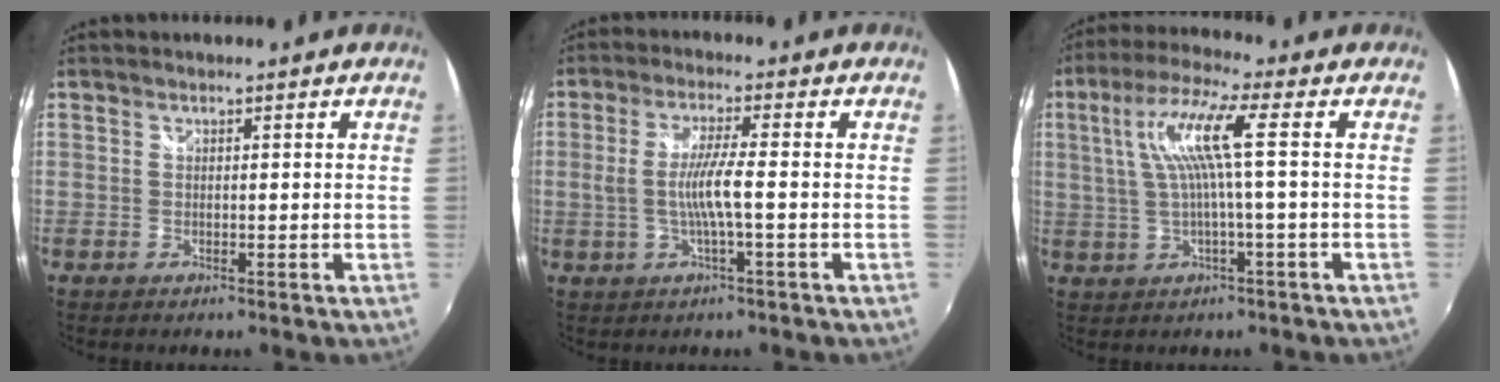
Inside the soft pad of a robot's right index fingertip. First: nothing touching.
{"total": 5.9, "force": [-1.0, -0.3, 5.8], "torque": [-0.115, -0.005, -0.015]}
{"total": 9.1, "force": [1.1, 0.0, 9.1], "torque": [-0.175, 0.009, 0.028]}